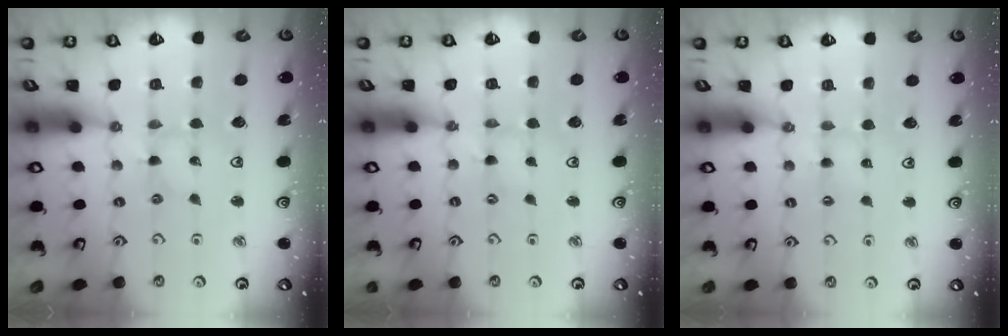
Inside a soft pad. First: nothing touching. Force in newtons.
{"total": 1.4, "press": 1.4, "slide": 0.2}
{"total": 2.3, "press": 2.3, "slide": 0.4}